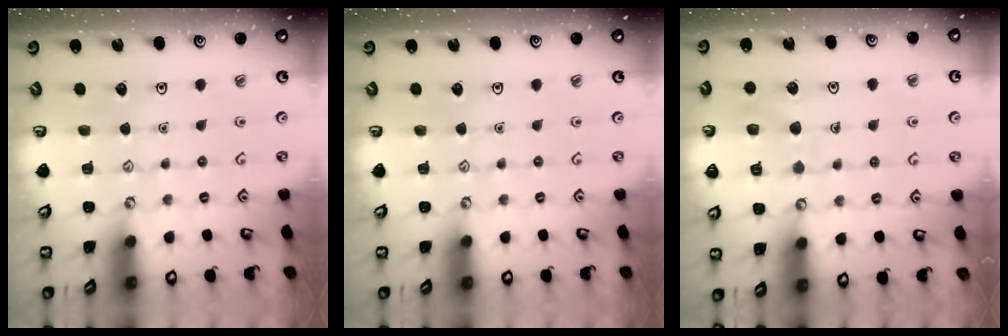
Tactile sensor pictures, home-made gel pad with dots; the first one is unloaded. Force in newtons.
{"total": 0.0}
{"total": 8.8, "press": 8.7, "slide": 0.7}